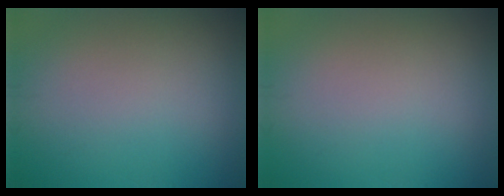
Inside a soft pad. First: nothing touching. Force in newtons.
{"total": 0.0}